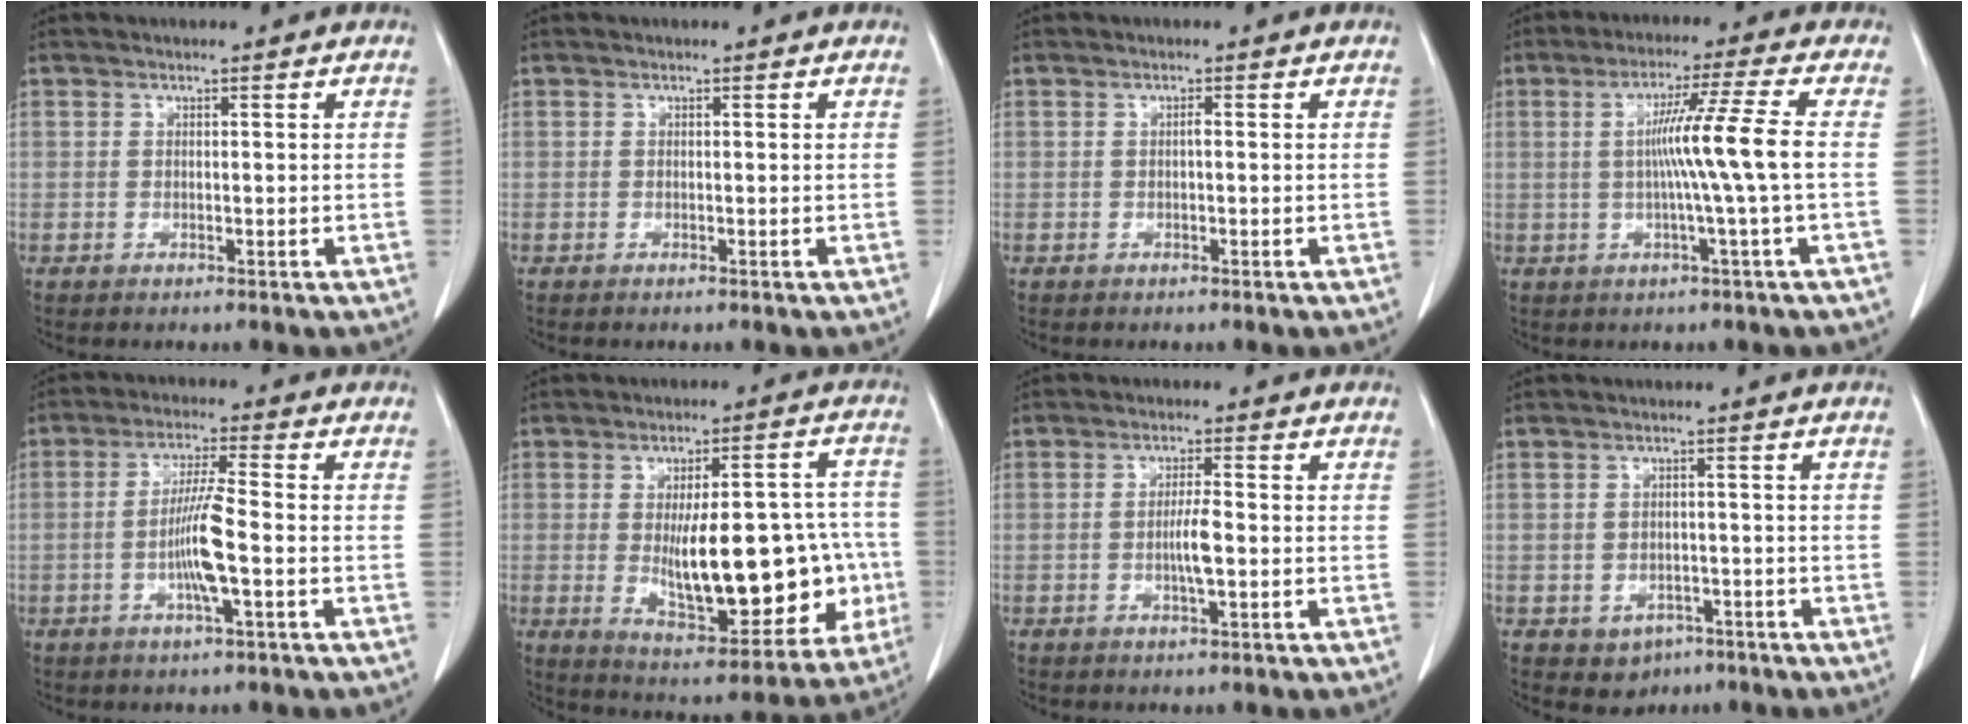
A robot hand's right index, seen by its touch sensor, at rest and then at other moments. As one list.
[{"total": 0.0}, {"total": 0.5, "force": [-0.1, 0.1, 0.5], "torque": [-0.010, 0.002, -0.001]}, {"total": 8.6, "force": [-0.2, -2.3, 8.2], "torque": [-0.145, 0.006, 0.002]}, {"total": 7.2, "force": [-1.7, 0.0, 7.0], "torque": [-0.138, -0.003, -0.033]}, {"total": 19.8, "force": [-2.5, 7.1, 18.3], "torque": [-0.241, 0.019, -0.012]}, {"total": 3.6, "force": [-0.7, 0.3, 3.6], "torque": [-0.068, -0.003, -0.013]}, {"total": 3.7, "force": [-1.9, 2.9, 1.2], "torque": [-0.017, 0.005, -0.014]}]